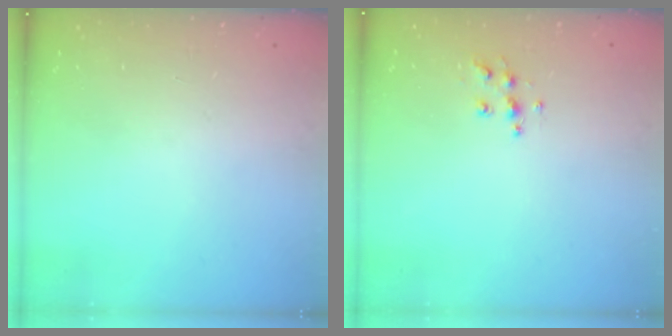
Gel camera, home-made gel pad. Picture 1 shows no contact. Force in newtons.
{"total": 6.6, "press": 6.5, "slide": 0.3}